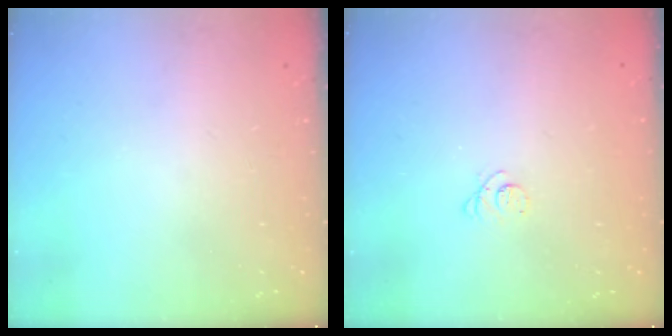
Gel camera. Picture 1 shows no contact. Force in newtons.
{"total": 2.4, "press": 2.3, "slide": 0.3}